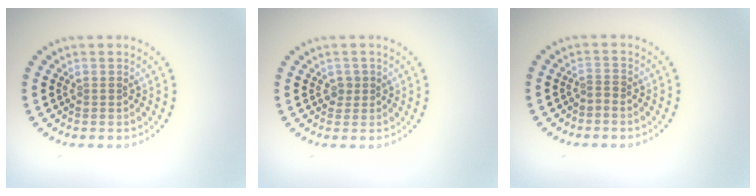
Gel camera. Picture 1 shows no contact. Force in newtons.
{"total": 0.9, "press": 0.8, "slide": 0.4}
{"total": 0.8, "press": 0.2, "slide": 0.7}